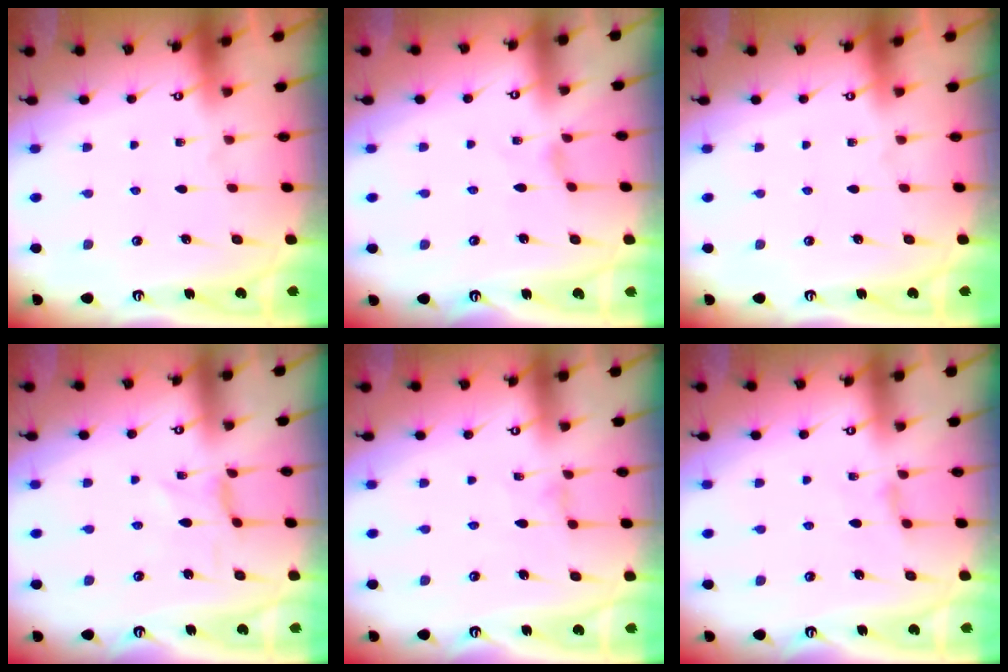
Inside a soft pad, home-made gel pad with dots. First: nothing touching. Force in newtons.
{"total": 0.0}
{"total": 0.0}
{"total": 0.0}
{"total": 0.0}
{"total": 2.2, "press": 2.2, "slide": 0.5}